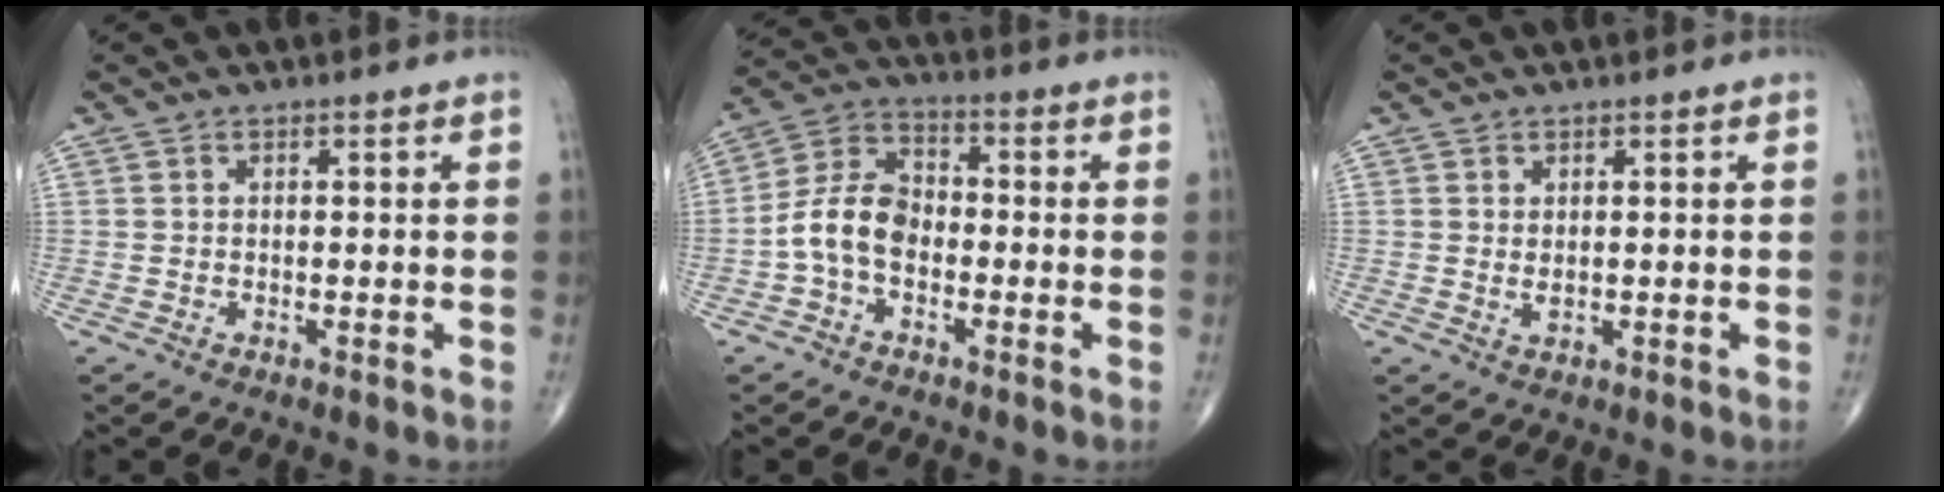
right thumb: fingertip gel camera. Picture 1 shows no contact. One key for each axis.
{"total": 8.9, "fx": -2.3, "fy": 5.8, "fz": 6.3, "tx": -0.114, "ty": 0.035, "tz": -0.056}
{"total": 1.3, "fx": 0.4, "fy": 0.6, "fz": 1.1, "tx": -0.019, "ty": -0.004, "tz": 0.011}